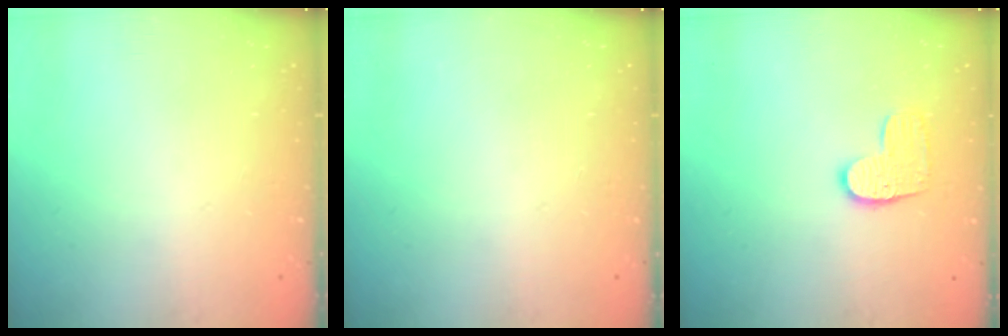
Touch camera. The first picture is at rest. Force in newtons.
{"total": 0.0}
{"total": 8.3, "press": 8.3, "slide": 0.3}